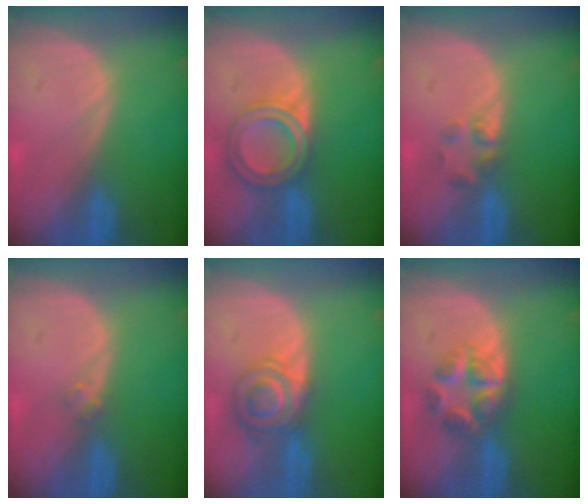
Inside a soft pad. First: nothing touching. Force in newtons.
{"total": 6.9, "press": 6.1, "slide": 3.1}
{"total": 2.3, "press": 2.2, "slide": 0.8}
{"total": 1.2, "press": 1.1, "slide": 0.6}
{"total": 7.1, "press": 6.0, "slide": 3.8}
{"total": 5.9, "press": 5.5, "slide": 2.2}